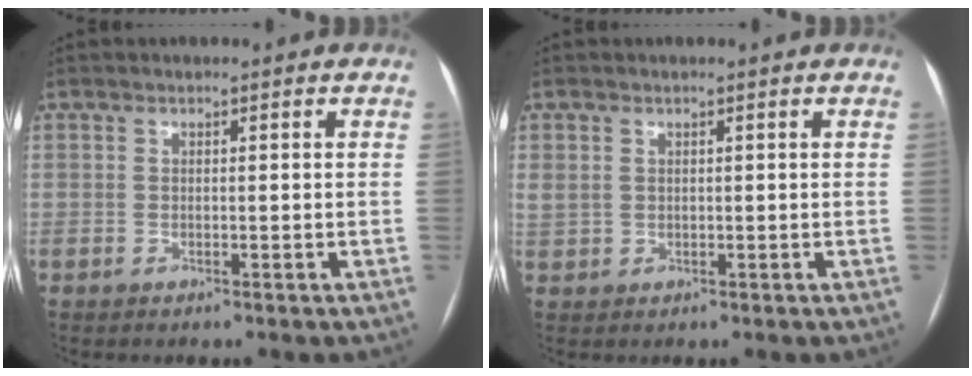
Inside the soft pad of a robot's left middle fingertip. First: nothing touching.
{"total": 2.1, "force": [0.5, 1.7, 1.1], "torque": [-0.040, 0.015, 0.016]}